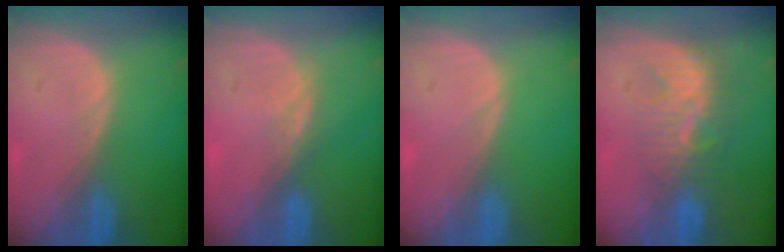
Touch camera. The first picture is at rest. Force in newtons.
{"total": 2.4, "press": 1.9, "slide": 1.4}
{"total": 0.0}
{"total": 7.8, "press": 7.2, "slide": 2.8}